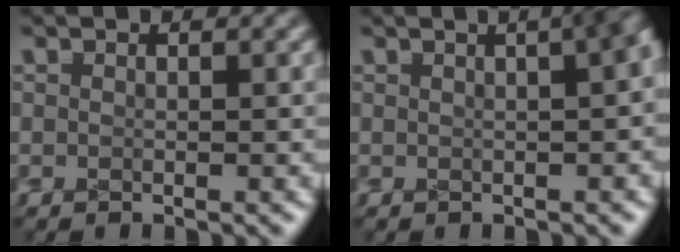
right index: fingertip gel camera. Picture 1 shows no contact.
{"total": 4.5, "force": [0.8, 2.3, 3.8], "torque": [-0.018, 0.021, 0.004]}